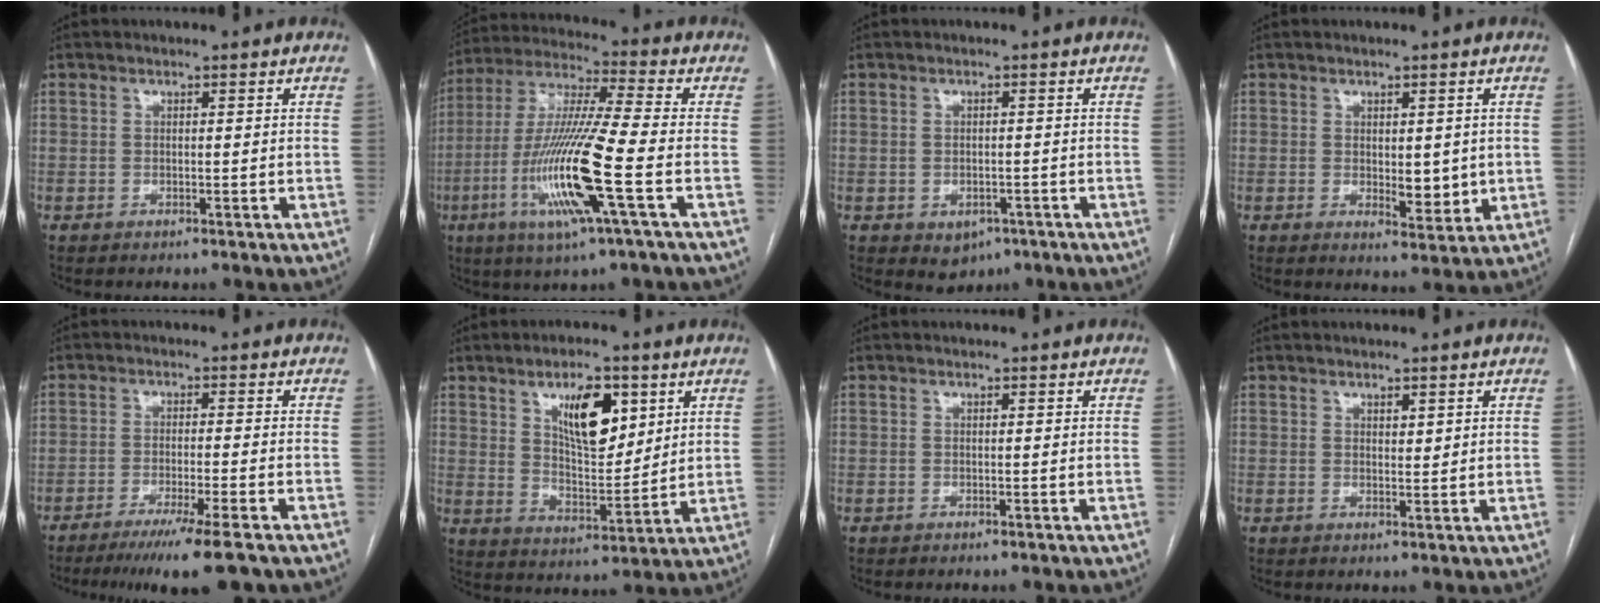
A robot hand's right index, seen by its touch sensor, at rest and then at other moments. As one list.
[{"total": 16.8, "force": [-5.2, -0.1, 16.0], "torque": [-0.333, -0.016, -0.100]}, {"total": 3.5, "force": [-1.6, 2.6, 1.6], "torque": [-0.017, 0.000, -0.007]}, {"total": 4.5, "force": [0.1, 2.2, 4.0], "torque": [-0.056, -0.010, 0.012]}, {"total": 10.2, "force": [-7.5, -1.1, 6.7], "torque": [-0.093, -0.026, -0.114]}, {"total": 10.7, "force": [4.8, 4.1, 8.6], "torque": [-0.146, 0.003, 0.091]}, {"total": 0.0}, {"total": 1.2, "force": [0.8, 0.5, 0.8], "torque": [-0.012, -0.004, 0.015]}]